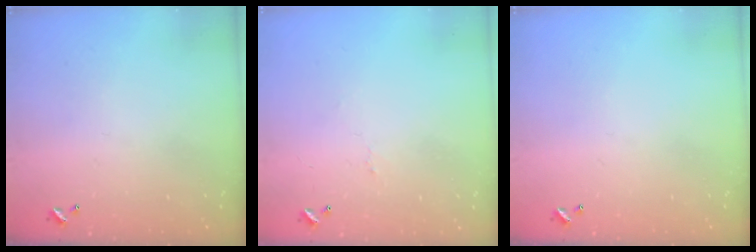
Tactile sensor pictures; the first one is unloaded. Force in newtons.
{"total": 1.6, "press": 1.5, "slide": 0.5}
{"total": 0.0}